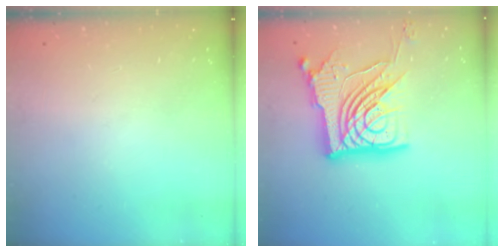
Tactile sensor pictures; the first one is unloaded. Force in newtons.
{"total": 22.5, "press": 22.4, "slide": 2.7}